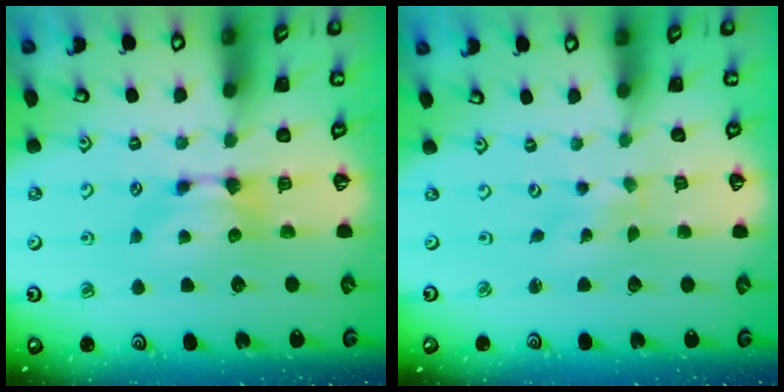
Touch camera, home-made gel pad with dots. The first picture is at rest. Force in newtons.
{"total": 5.4, "press": 5.4, "slide": 0.7}